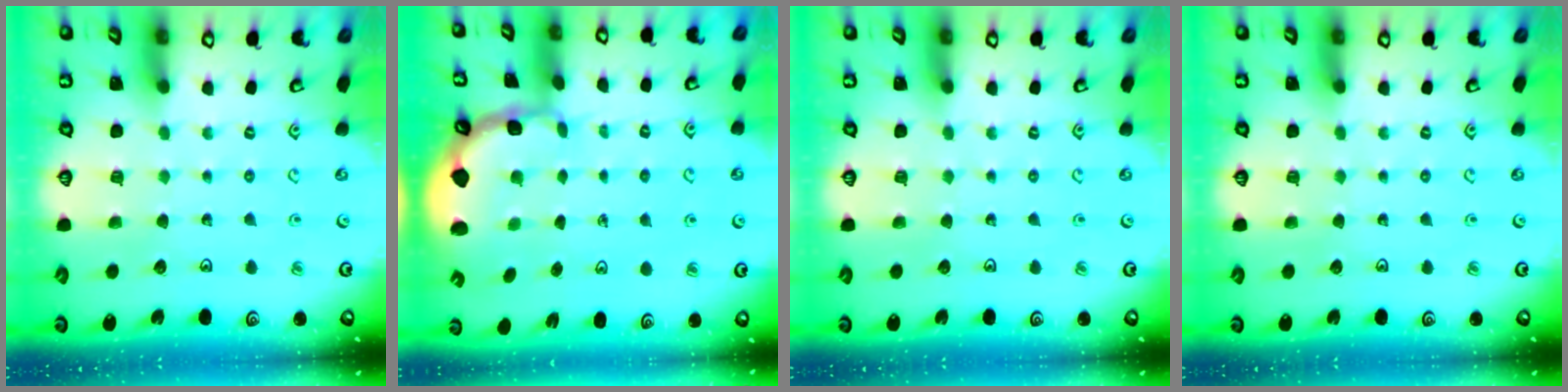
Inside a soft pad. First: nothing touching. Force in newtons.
{"total": 1.8, "press": 1.7, "slide": 0.4}
{"total": 0.0}
{"total": 0.0}